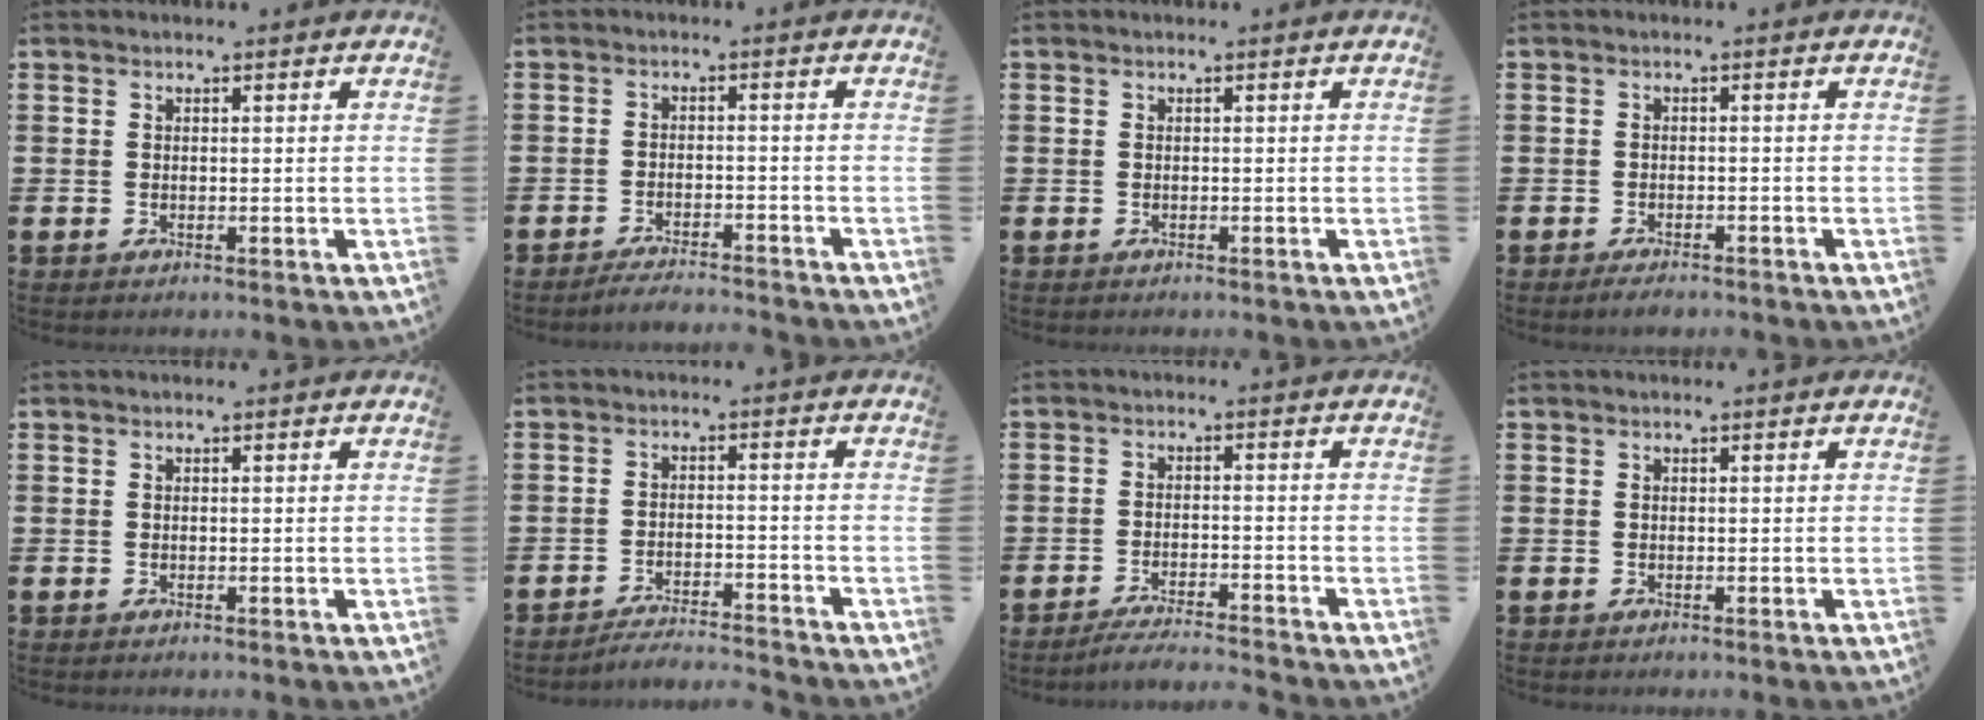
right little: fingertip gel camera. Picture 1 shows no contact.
{"total": 2.3, "force": [-2.3, -0.1, 0.4], "torque": [-0.008, 0.005, -0.046]}
{"total": 0.0}
{"total": 1.4, "force": [-1.2, 0.2, 0.6], "torque": [-0.014, 0.000, -0.024]}
{"total": 0.0}
{"total": 3.0, "force": [-3.0, -0.2, 0.3], "torque": [-0.007, 0.003, -0.063]}
{"total": 2.8, "force": [-2.7, -0.3, 0.9], "torque": [-0.014, 0.002, -0.053]}
{"total": 0.0}